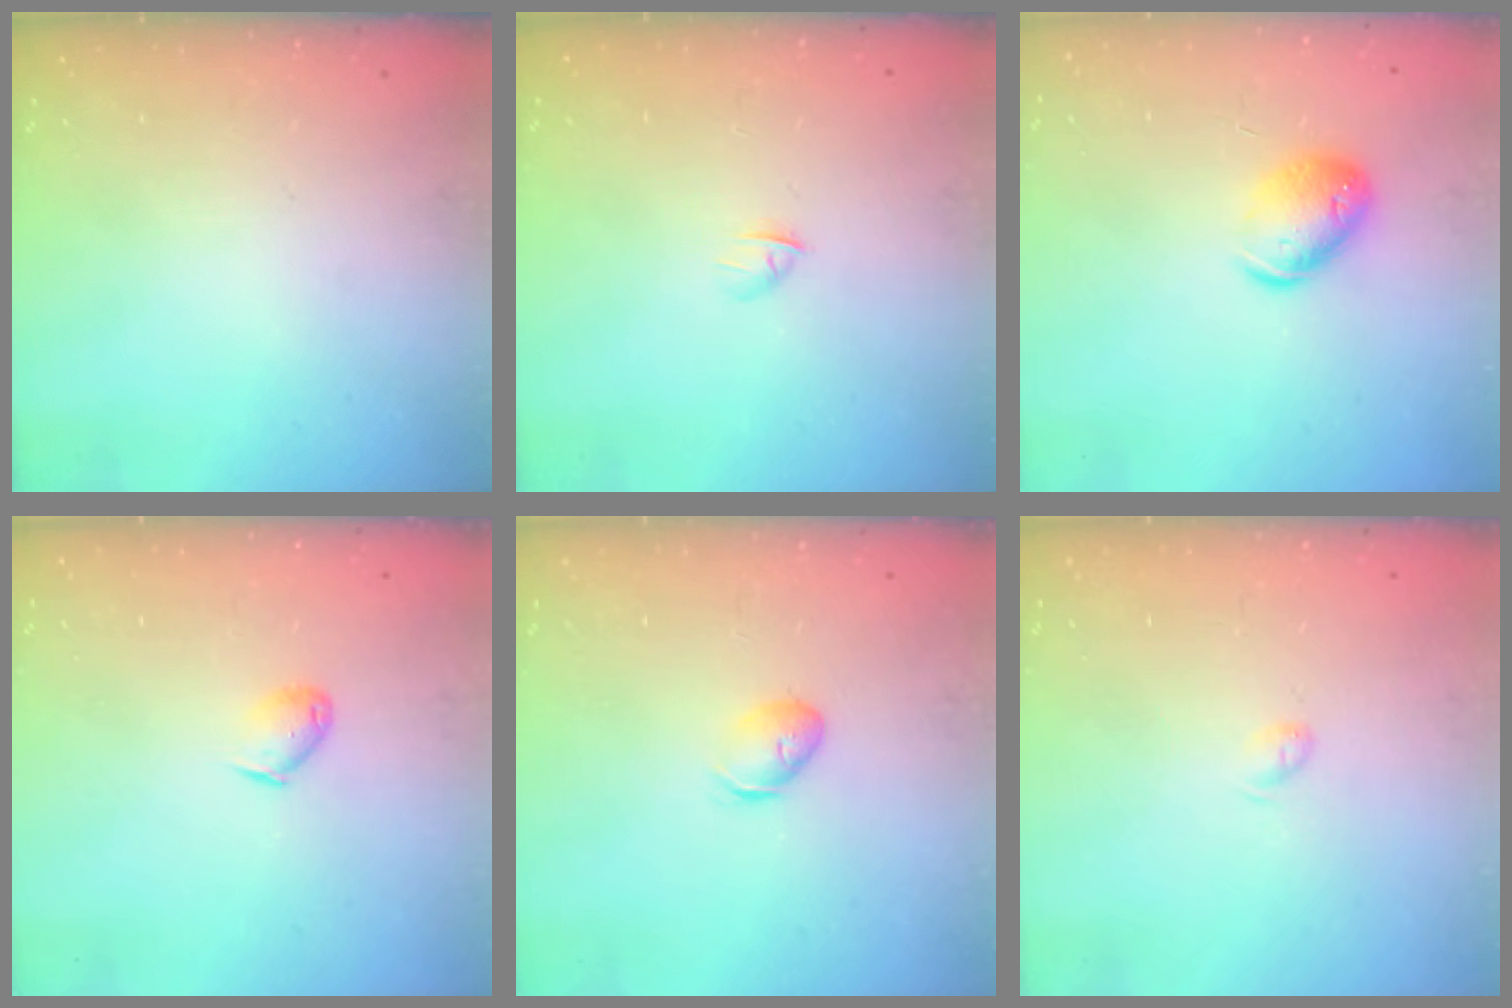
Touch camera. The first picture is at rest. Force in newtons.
{"total": 2.8, "press": 2.7, "slide": 0.7}
{"total": 11.9, "press": 11.7, "slide": 2.1}
{"total": 4.4, "press": 4.3, "slide": 0.9}
{"total": 6.4, "press": 6.2, "slide": 1.6}
{"total": 3.9, "press": 3.8, "slide": 0.7}